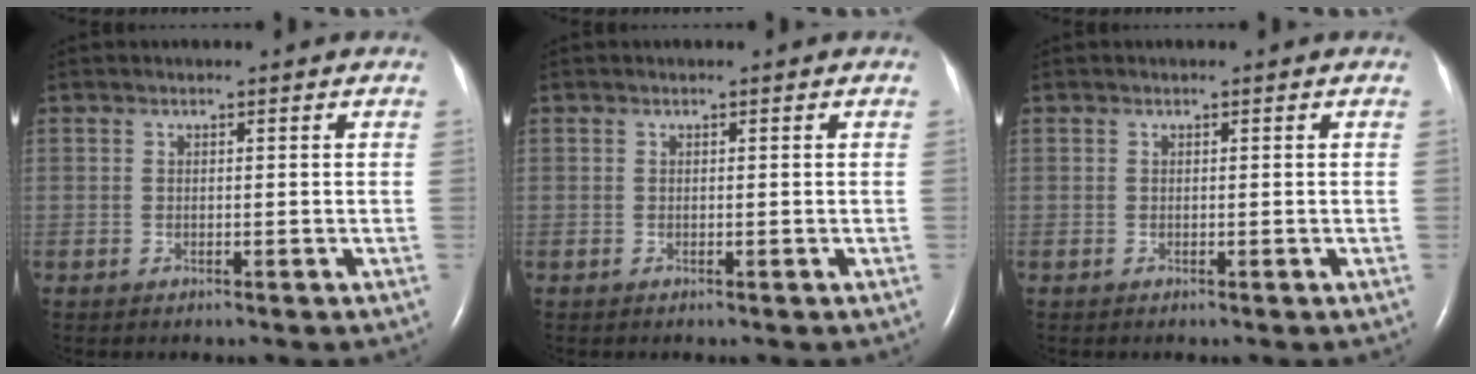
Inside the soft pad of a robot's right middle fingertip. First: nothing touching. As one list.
[{"total": 0.0}, {"total": 0.0}]